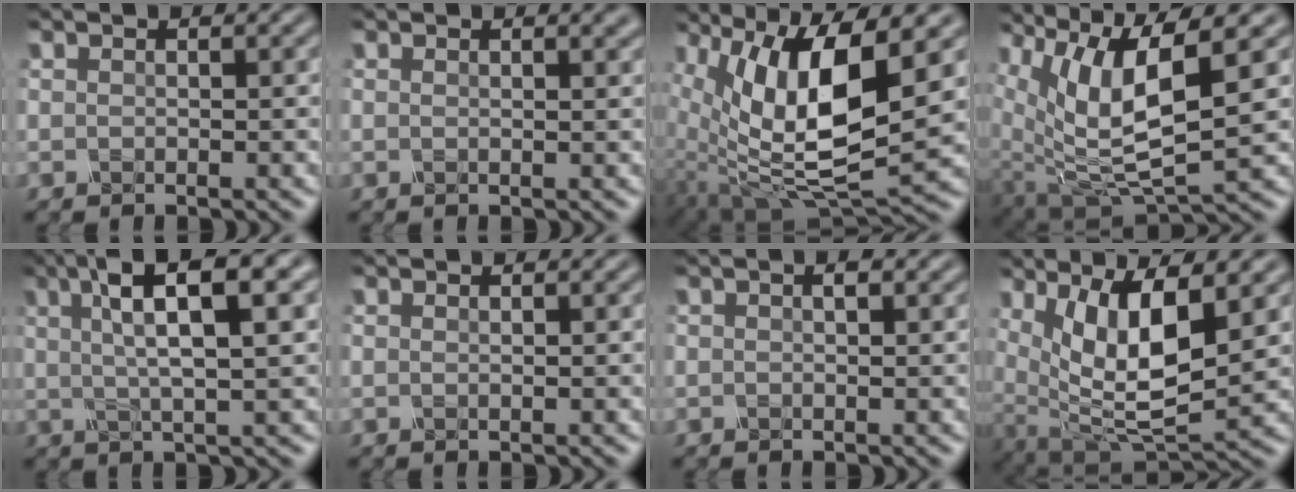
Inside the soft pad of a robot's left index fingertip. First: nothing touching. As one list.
[{"total": 2.6, "force": [1.5, 1.2, 1.8], "torque": [0.003, 0.016, 0.001]}, {"total": 11.8, "force": [3.0, 4.0, 10.7], "torque": [-0.205, -0.008, 0.067]}, {"total": 9.6, "force": [3.2, 3.6, 8.3], "torque": [-0.178, -0.007, 0.072]}, {"total": 9.5, "force": [3.4, 2.3, 8.5], "torque": [-0.136, 0.018, 0.060]}, {"total": 0.5, "force": [0.2, 0.2, 0.4], "torque": [0.000, 0.001, -0.002]}, {"total": 1.8, "force": [0.8, 0.8, 1.5], "torque": [-0.008, 0.009, -0.004]}, {"total": 9.5, "force": [2.1, 3.5, 8.6], "torque": [-0.165, -0.012, 0.049]}]